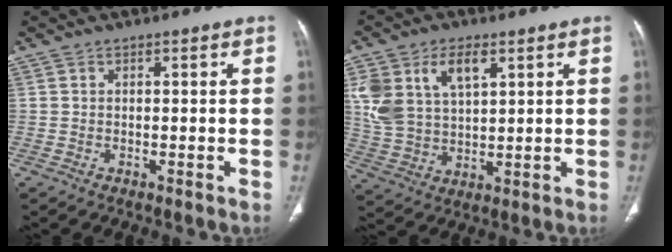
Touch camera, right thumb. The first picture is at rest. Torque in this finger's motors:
{"motor_torque": [1.27, 2.13, 1.01, 0.65, 0.16]}